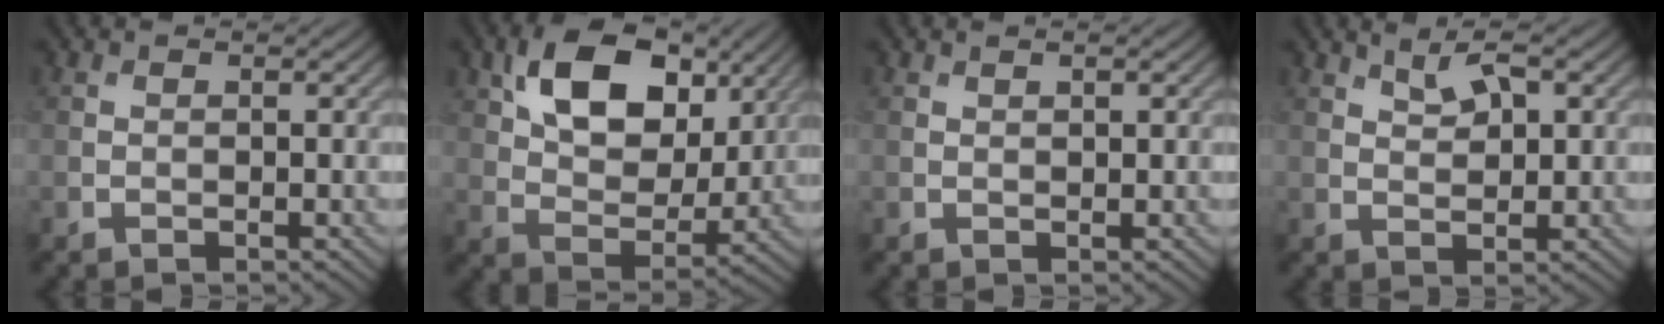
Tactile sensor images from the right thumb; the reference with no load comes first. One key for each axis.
{"total": 12.3, "fx": 5.4, "fy": 7.5, "fz": 8.2, "tx": -0.151, "ty": 0.009, "tz": 0.091}
{"total": 0.8, "fx": 0.6, "fy": 0.2, "fz": 0.6, "tx": -0.010, "ty": 0.002, "tz": 0.011}
{"total": 3.3, "fx": 2.0, "fy": 1.3, "fz": 2.3, "tx": -0.042, "ty": -0.004, "tz": 0.043}